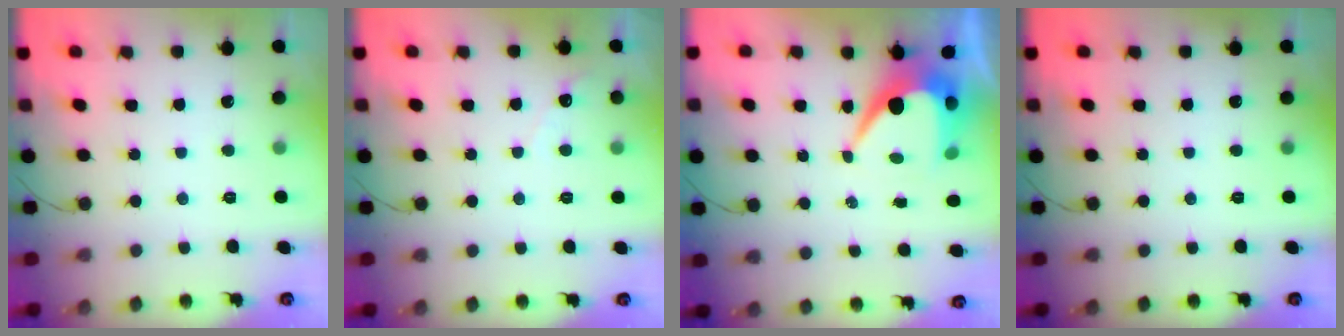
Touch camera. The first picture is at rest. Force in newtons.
{"total": 2.8, "press": 2.8, "slide": 0.1}
{"total": 8.9, "press": 8.9, "slide": 0.8}
{"total": 0.0}